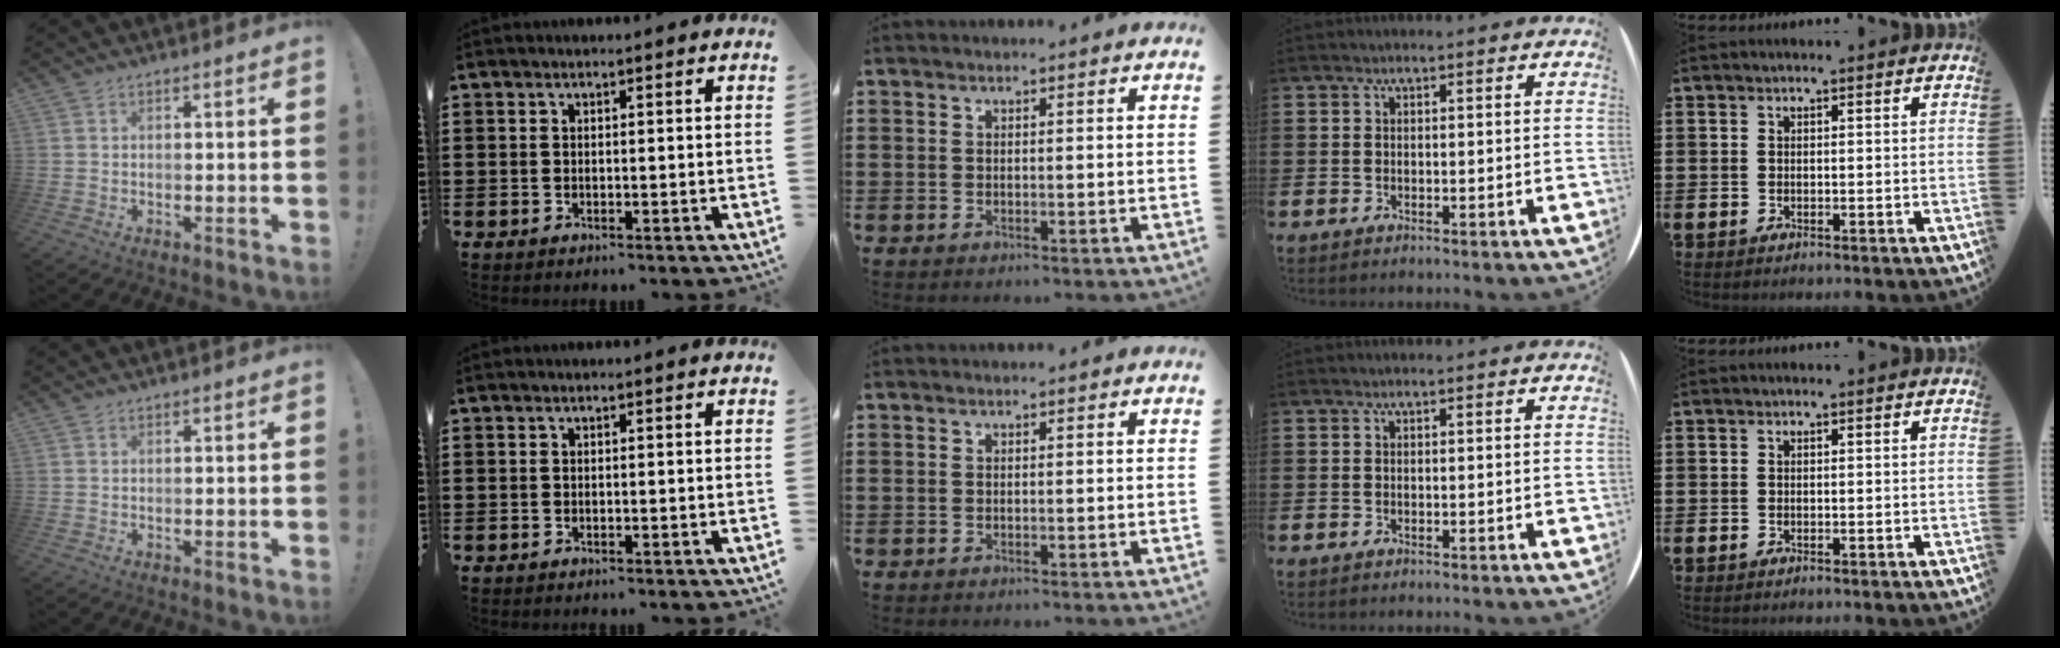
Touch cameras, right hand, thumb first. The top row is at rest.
{}